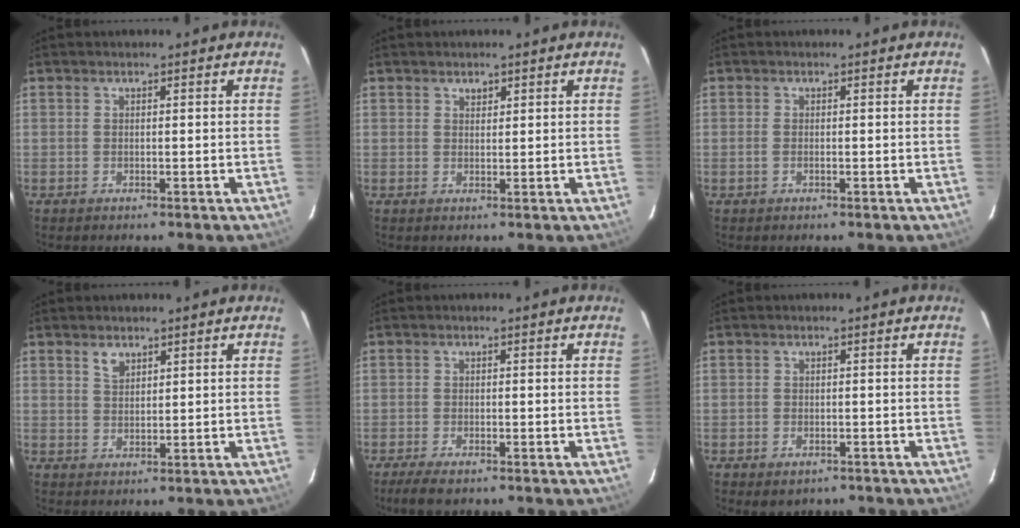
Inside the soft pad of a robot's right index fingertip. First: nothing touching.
{"total": 1.2, "force": [0.8, 0.8, 0.3], "torque": [-0.003, 0.003, 0.014]}
{"total": 0.9, "force": [-0.3, 0.4, 0.7], "torque": [-0.017, 0.000, -0.007]}
{"total": 2.4, "force": [1.7, 1.4, 1.2], "torque": [-0.019, 0.003, 0.031]}
{"total": 4.1, "force": [-3.1, 1.0, 2.5], "torque": [-0.059, -0.013, -0.055]}
{"total": 3.0, "force": [-1.8, 2.0, 1.4], "torque": [-0.026, -0.006, -0.022]}